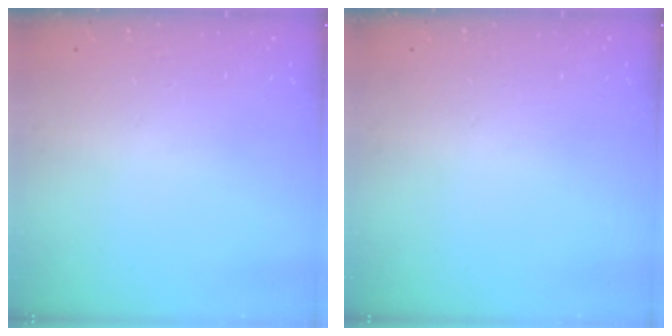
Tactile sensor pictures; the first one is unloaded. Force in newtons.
{"total": 0.0}